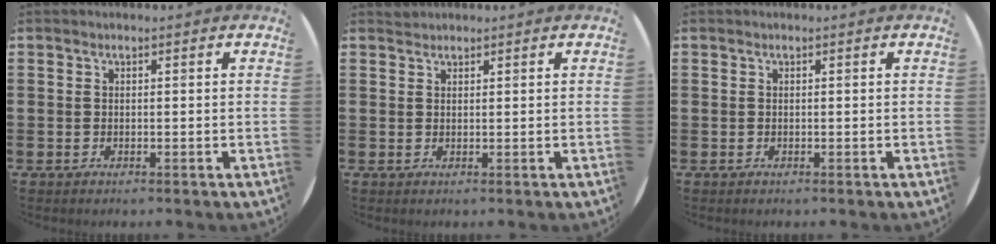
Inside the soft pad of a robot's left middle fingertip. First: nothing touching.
{"total": 0.8, "force": [0.8, 0.2, -0.2], "torque": [0.002, 0.003, 0.016]}
{"total": 0.0}